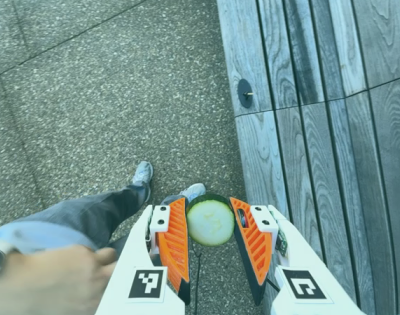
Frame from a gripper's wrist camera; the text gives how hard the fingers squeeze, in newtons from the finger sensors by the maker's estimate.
{"total": 10.6, "left": 10.5, "right": 10.8}